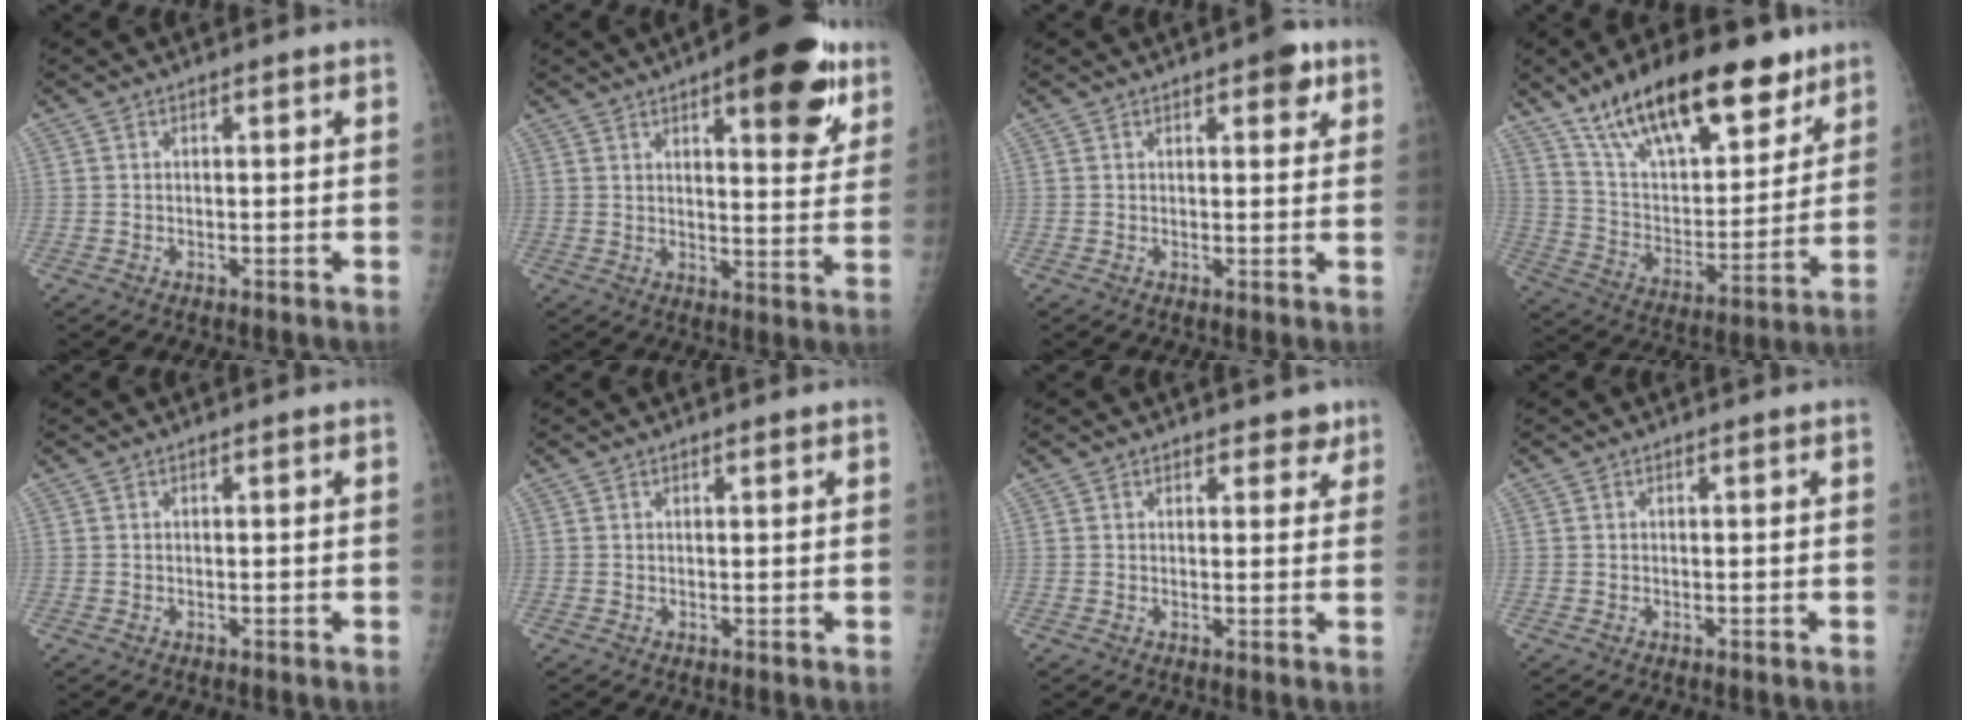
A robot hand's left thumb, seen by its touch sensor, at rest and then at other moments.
{"total": 16.9, "force": [8.9, 6.1, 13.1], "torque": [-0.132, -0.033, 0.115]}
{"total": 4.1, "force": [2.2, 1.9, 2.8], "torque": [-0.019, -0.005, 0.022]}
{"total": 24.9, "force": [16.5, 10.3, 15.5], "torque": [-0.213, -0.047, 0.280]}
{"total": 0.0}
{"total": 0.5, "force": [0.5, 0.2, 0.1], "torque": [-0.001, -0.004, 0.006]}
{"total": 3.9, "force": [3.0, 2.3, 0.8], "torque": [0.019, -0.019, 0.032]}
{"total": 0.0}